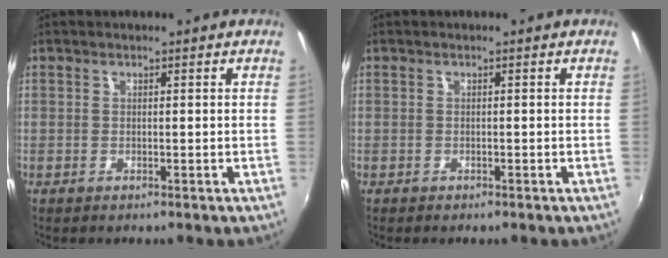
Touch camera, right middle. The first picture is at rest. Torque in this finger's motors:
{"motor_torque": [0.39, -0.10, 0.03, 0.01]}